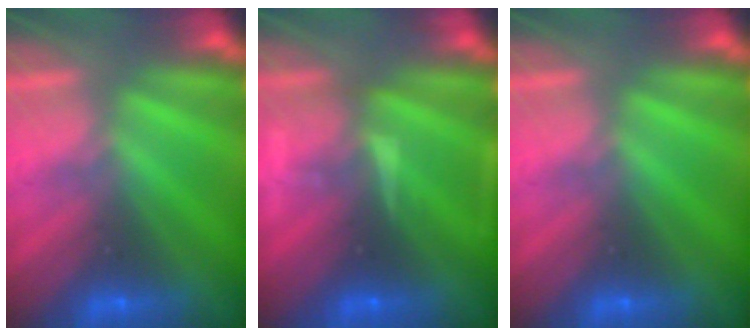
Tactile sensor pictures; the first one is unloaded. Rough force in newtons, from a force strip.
{"total": 8.6}
{"total": 0.0}